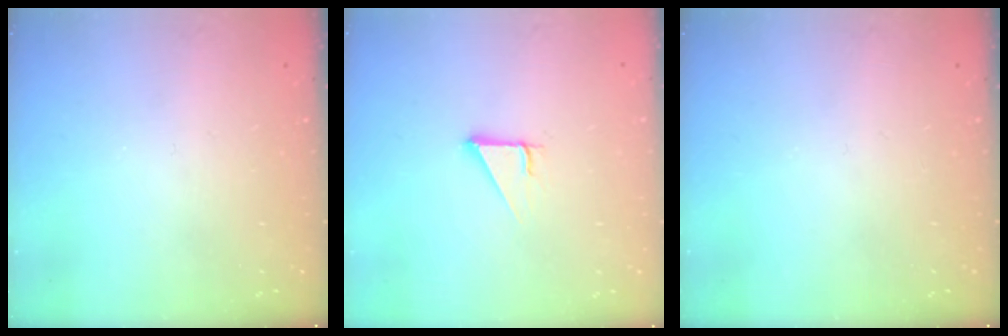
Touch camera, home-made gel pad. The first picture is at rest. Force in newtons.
{"total": 2.8, "press": 2.8, "slide": 0.0}
{"total": 0.0}